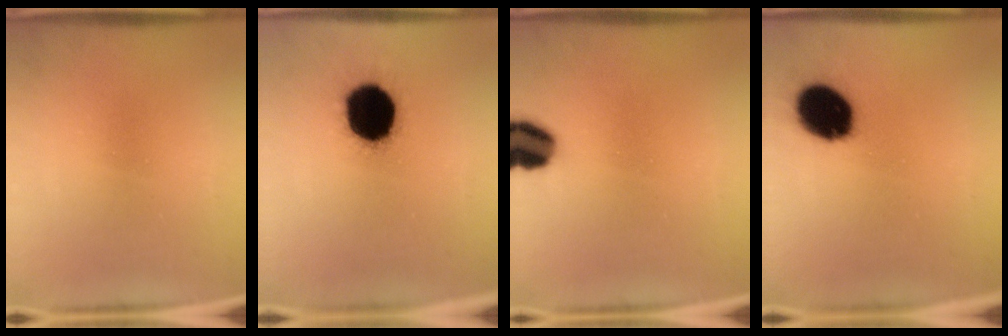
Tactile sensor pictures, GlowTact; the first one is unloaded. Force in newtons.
{"total": 17.8}
{"total": 8.4}
{"total": 15.0}